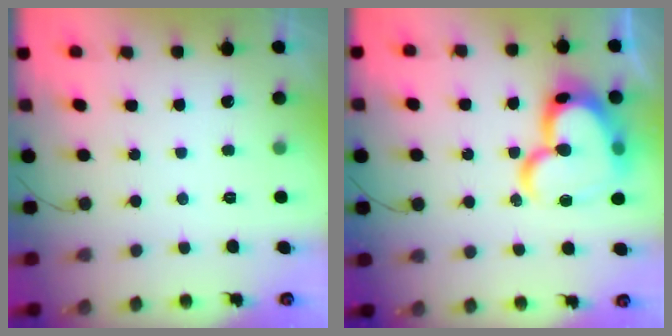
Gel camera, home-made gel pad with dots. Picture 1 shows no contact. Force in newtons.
{"total": 24.5, "press": 24.4, "slide": 2.8}